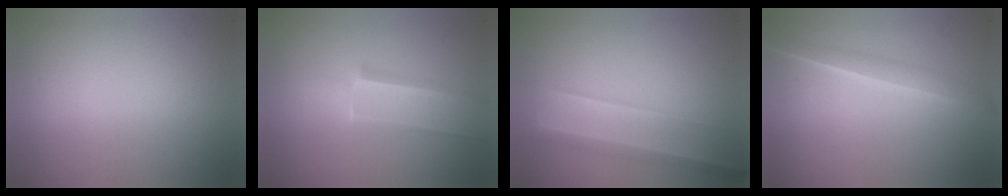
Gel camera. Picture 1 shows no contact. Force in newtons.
{"total": 2.0}
{"total": 2.2}
{"total": 1.5}